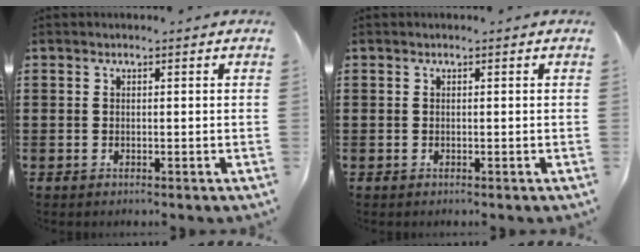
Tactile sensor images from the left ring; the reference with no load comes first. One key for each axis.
{"total": 0.0}